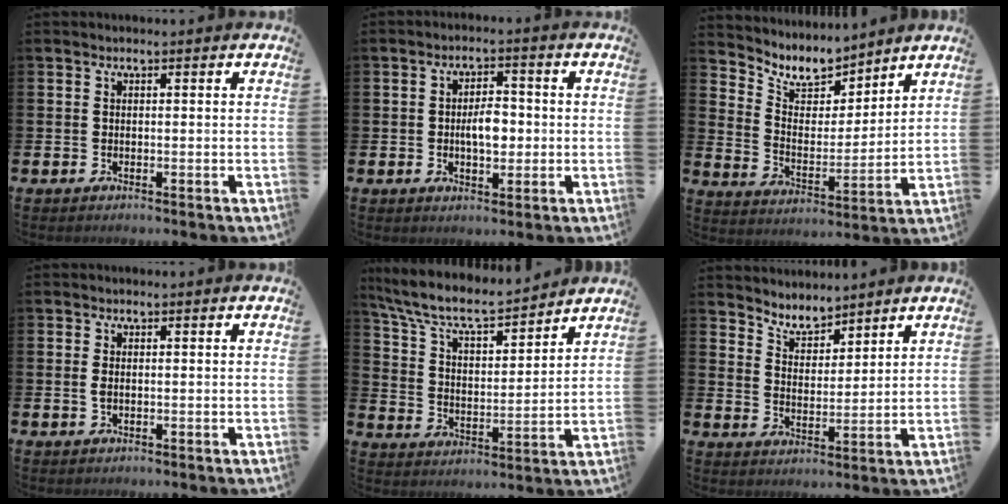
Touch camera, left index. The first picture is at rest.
{"total": 4.2, "force": [-0.2, 2.4, 3.5], "torque": [-0.045, -0.001, -0.012]}
{"total": 8.2, "force": [7.5, 2.8, 1.8], "torque": [-0.068, -0.051, 0.134]}
{"total": 1.2, "force": [0.1, 0.6, 1.0], "torque": [-0.019, 0.004, -0.001]}
{"total": 8.2, "force": [7.5, 2.0, 2.7], "torque": [-0.090, -0.051, 0.130]}
{"total": 5.0, "force": [4.9, 1.1, 0.1], "torque": [-0.024, -0.027, 0.089]}